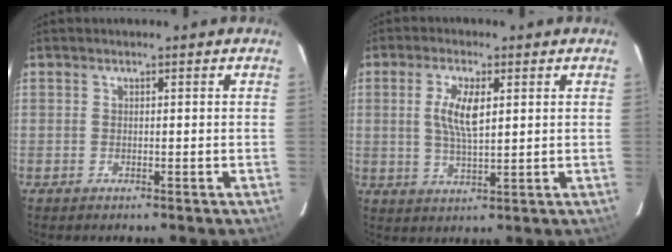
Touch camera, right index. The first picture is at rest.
{"total": 6.4, "force": [1.5, 2.3, 5.8], "torque": [-0.111, 0.002, 0.030]}